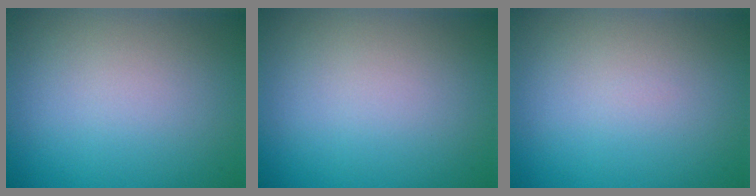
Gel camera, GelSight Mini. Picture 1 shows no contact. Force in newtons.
{"total": 0.0}
{"total": 0.0}